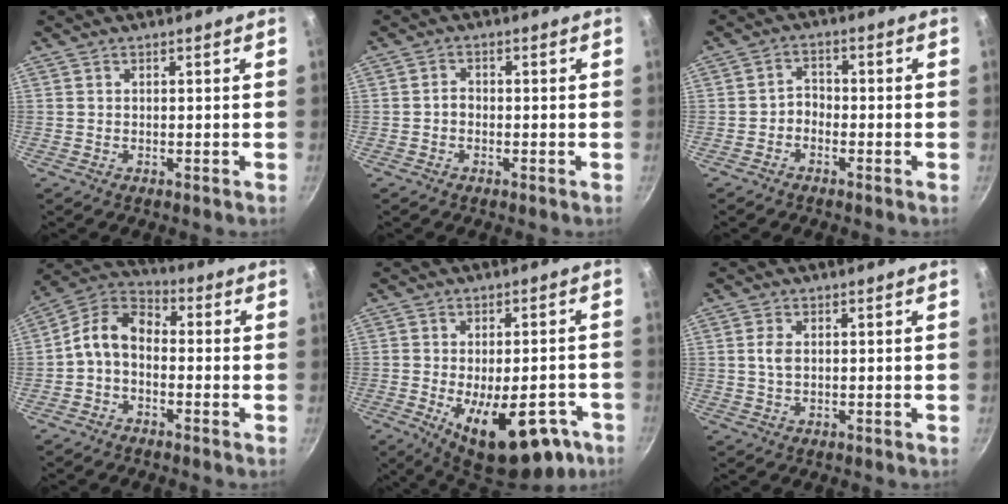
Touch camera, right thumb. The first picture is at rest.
{"total": 1.6, "force": [-0.6, 1.2, 0.9], "torque": [-0.012, 0.011, -0.014]}
{"total": 2.6, "force": [-1.6, 1.8, 1.1], "torque": [-0.010, 0.024, -0.034]}
{"total": 8.4, "force": [-1.7, 5.6, 6.0], "torque": [-0.107, 0.045, -0.052]}
{"total": 18.8, "force": [-8.0, 8.8, 14.6], "torque": [-0.162, 0.012, -0.099]}
{"total": 1.8, "force": [0.3, 1.0, 1.5], "torque": [-0.030, 0.000, 0.006]}